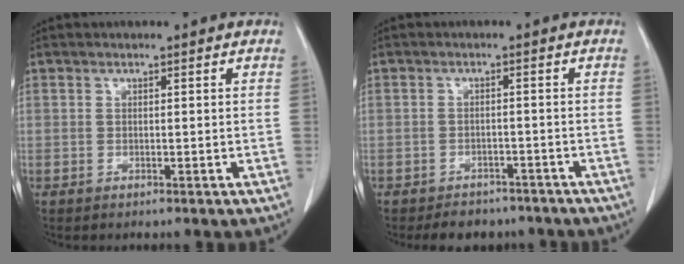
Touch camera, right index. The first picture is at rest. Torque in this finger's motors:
{"motor_torque": [-0.28, -0.27, 0.00, -0.05]}